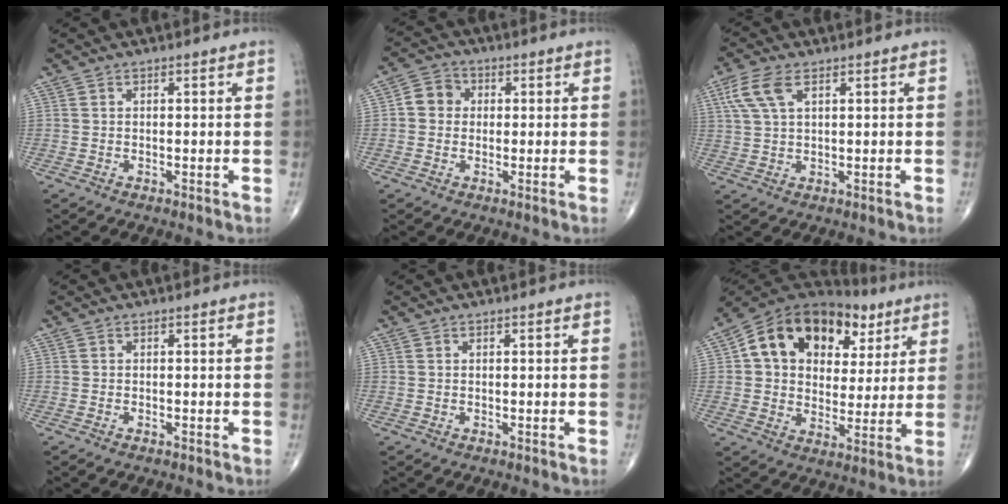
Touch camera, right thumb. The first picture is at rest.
{"total": 4.9, "force": [0.3, 4.4, 2.1], "torque": [-0.020, 0.012, -0.005]}
{"total": 6.3, "force": [2.7, 3.0, 4.9], "torque": [-0.118, 0.010, 0.058]}
{"total": 0.5, "force": [-0.4, 0.2, 0.3], "torque": [-0.009, 0.001, -0.008]}
{"total": 0.0}
{"total": 20.8, "force": [7.9, 14.4, 12.9], "torque": [-0.172, 0.017, 0.126]}